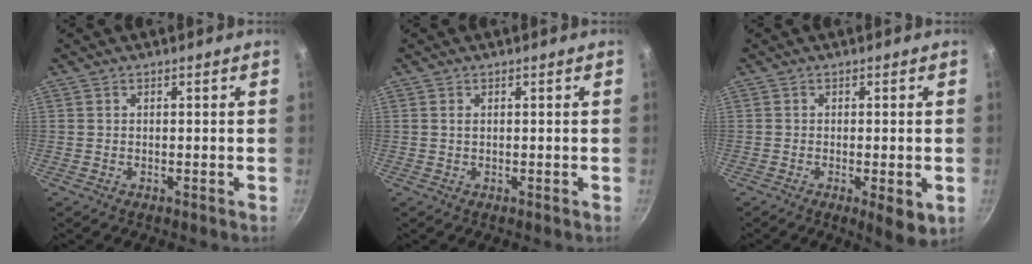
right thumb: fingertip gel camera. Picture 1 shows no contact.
{"total": 1.0, "force": [0.3, 0.6, 0.7], "torque": [-0.013, 0.002, 0.004]}
{"total": 5.6, "force": [-1.6, 1.6, 5.1], "torque": [-0.073, -0.008, -0.018]}